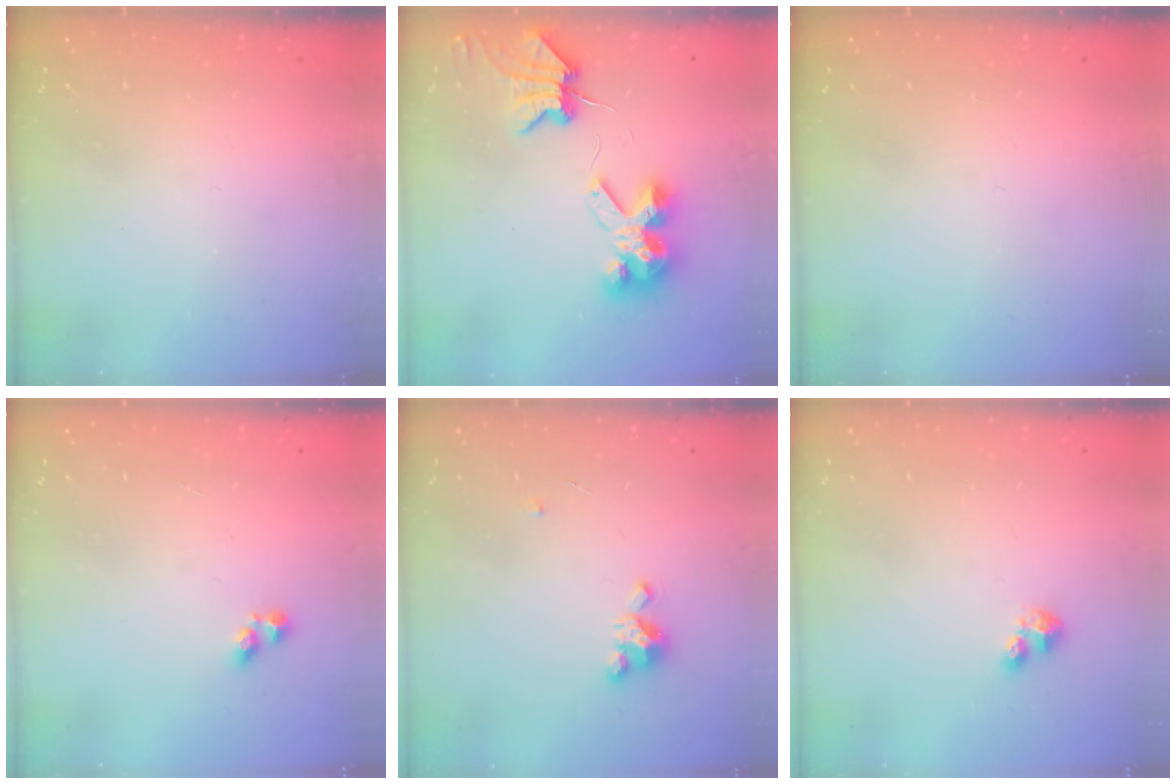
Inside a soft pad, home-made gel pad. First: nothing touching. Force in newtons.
{"total": 7.1, "press": 7.0, "slide": 0.9}
{"total": 0.0}
{"total": 3.1, "press": 3.1, "slide": 0.3}
{"total": 3.8, "press": 3.8, "slide": 0.4}
{"total": 3.1, "press": 3.0, "slide": 0.5}